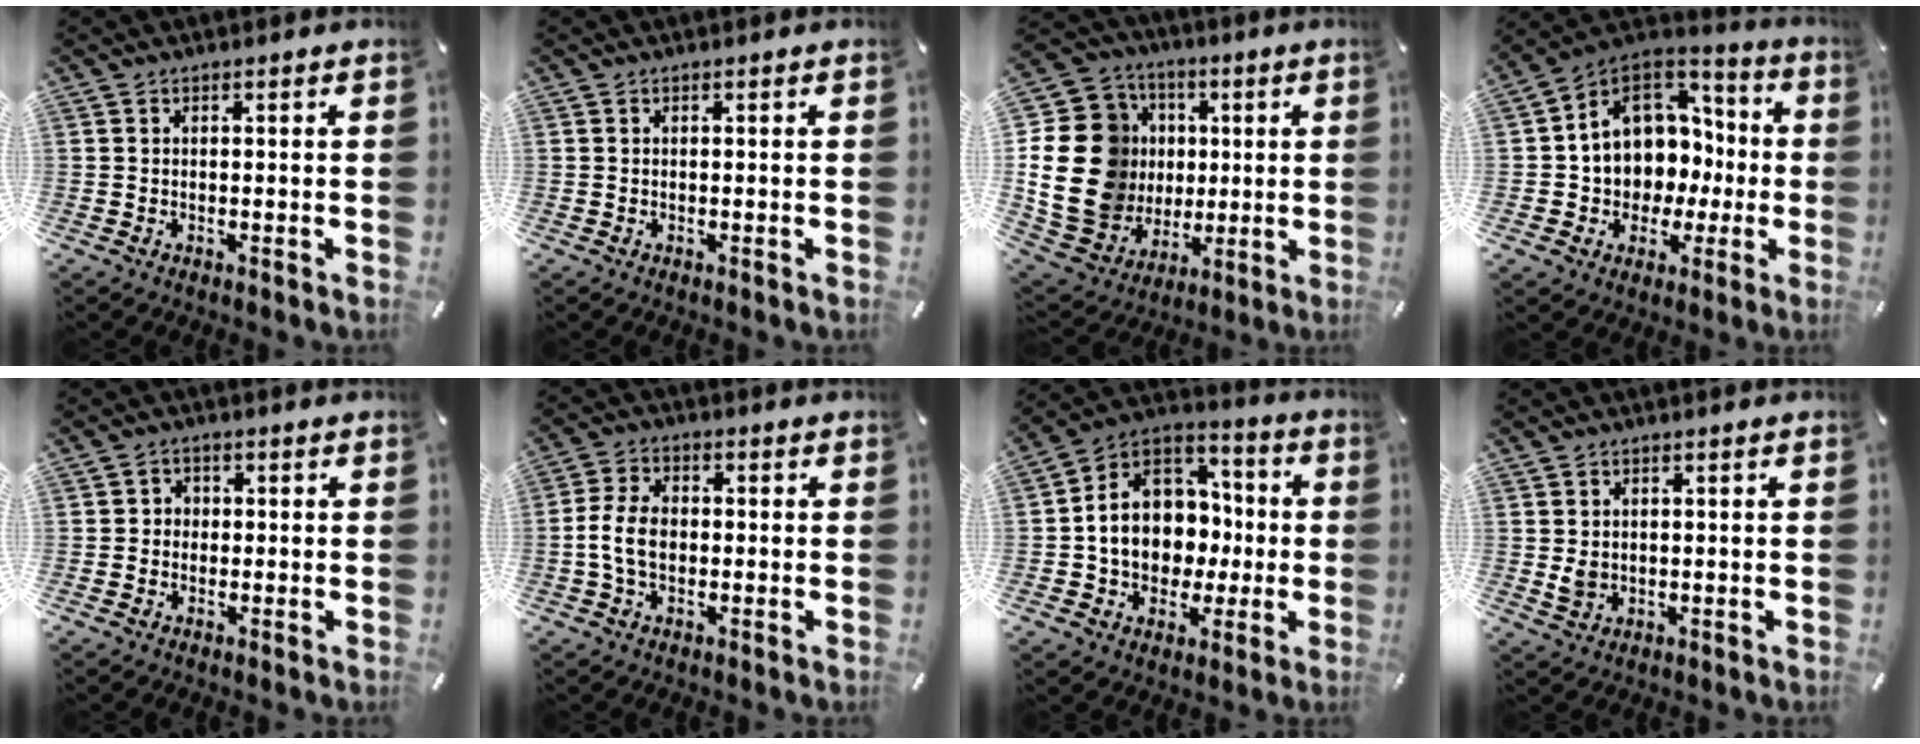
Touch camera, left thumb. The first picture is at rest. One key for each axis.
{"total": 0.0}
{"total": 22.1, "fx": 0.7, "fy": 19.3, "fz": 10.6, "tx": -0.226, "ty": -0.002, "tz": 0.047}
{"total": 10.9, "fx": 1.4, "fy": 10.2, "fz": 3.3, "tx": -0.065, "ty": -0.024, "tz": 0.037}
{"total": 2.9, "fx": -0.7, "fy": 2.7, "fz": 0.6, "tx": -0.013, "ty": 0.010, "tz": -0.016}
{"total": 7.6, "fx": -1.1, "fy": 5.3, "fz": 5.4, "tx": -0.119, "ty": 0.009, "tz": -0.022}
{"total": 13.0, "fx": -1.4, "fy": 11.7, "fz": 5.5, "tx": -0.118, "ty": -0.003, "tz": -0.018}
{"total": 3.0, "fx": 0.2, "fy": 2.7, "fz": 1.4, "tx": -0.019, "ty": 0.001, "tz": 0.004}